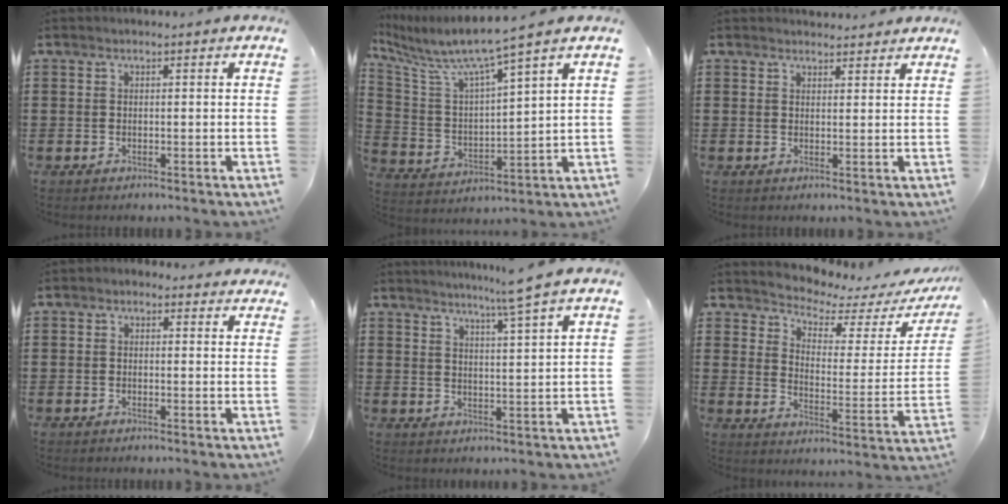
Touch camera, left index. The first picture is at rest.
{"total": 6.6, "force": [5.5, -0.1, 3.6], "torque": [-0.099, -0.044, 0.085]}
{"total": 2.0, "force": [2.0, 0.4, 0.0], "torque": [-0.004, -0.001, 0.039]}
{"total": 1.0, "force": [0.3, 0.9, 0.4], "torque": [-0.010, 0.005, 0.003]}
{"total": 5.5, "force": [4.3, -1.5, 3.0], "torque": [-0.061, -0.020, 0.069]}
{"total": 3.4, "force": [3.2, 0.8, 0.9], "torque": [-0.033, -0.033, 0.044]}